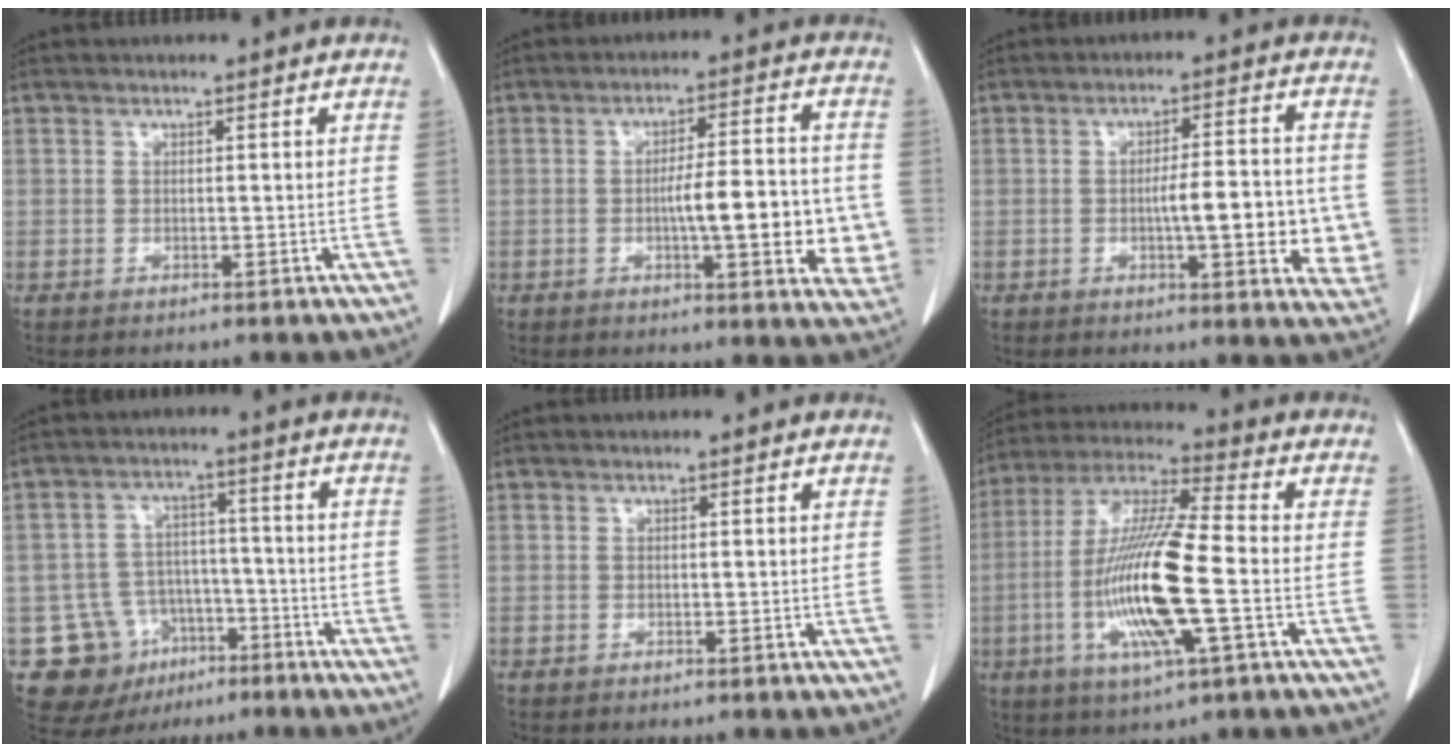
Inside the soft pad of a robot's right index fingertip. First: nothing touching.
{"total": 12.7, "force": [-1.8, 2.7, 12.3], "torque": [-0.163, 0.008, -0.022]}
{"total": 10.8, "force": [-1.4, 2.4, 10.4], "torque": [-0.132, 0.005, -0.016]}
{"total": 11.7, "force": [-5.7, 9.8, 3.0], "torque": [-0.059, 0.035, -0.077]}
{"total": 0.0}
{"total": 16.5, "force": [-3.4, 1.3, 16.1], "torque": [-0.331, -0.011, -0.064]}